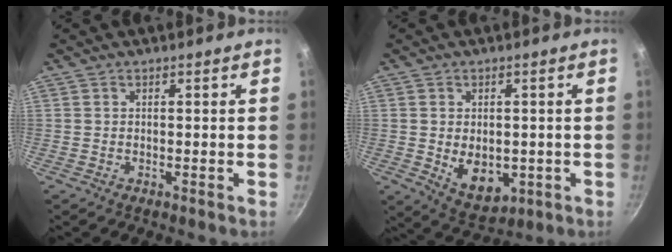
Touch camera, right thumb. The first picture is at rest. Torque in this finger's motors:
{"motor_torque": [-0.31, 0.57, 0.79, 0.07, 0.08]}